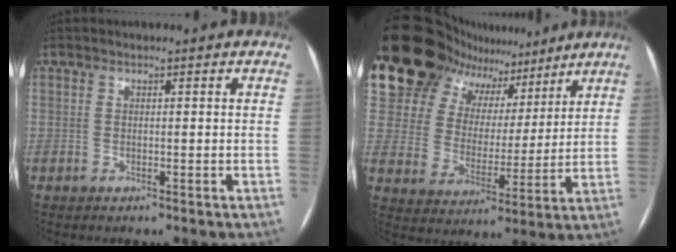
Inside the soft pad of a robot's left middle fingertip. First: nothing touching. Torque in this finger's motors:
{"motor_torque": [1.66, -0.48, 1.06, 0.21]}